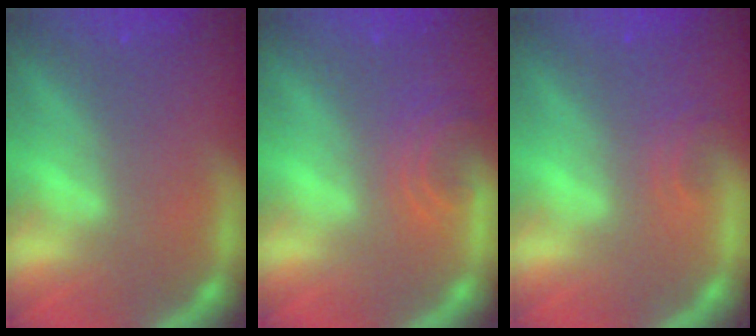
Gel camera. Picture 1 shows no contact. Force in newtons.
{"total": 2.9}
{"total": 1.4}